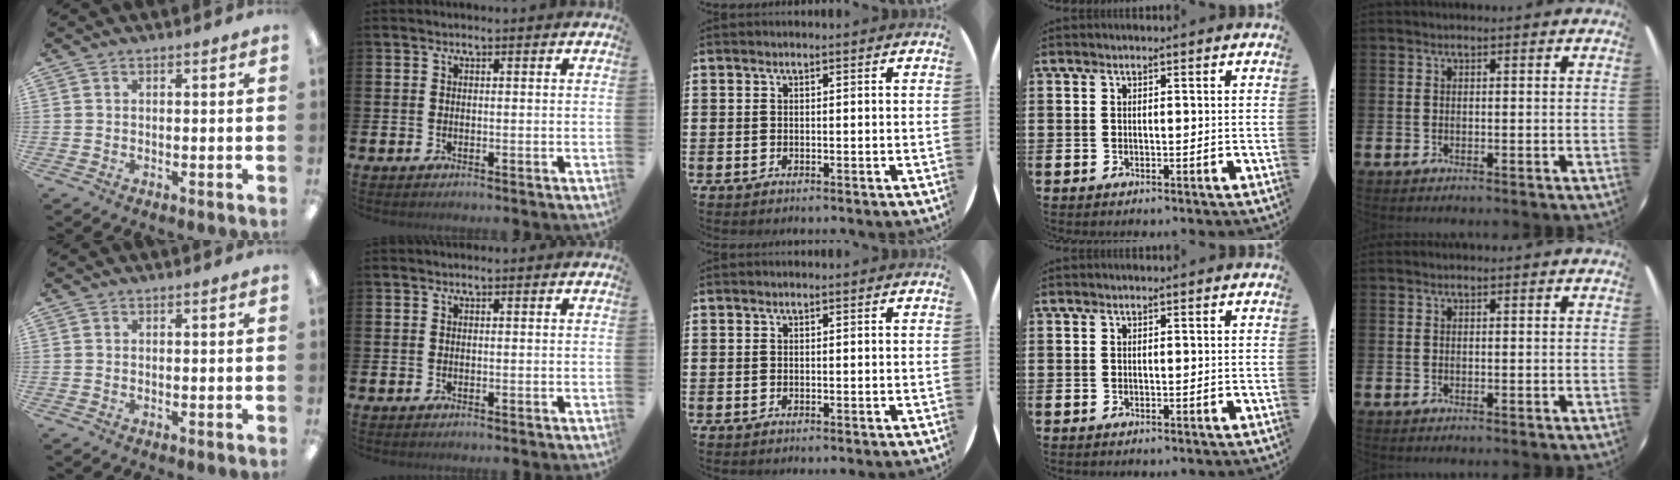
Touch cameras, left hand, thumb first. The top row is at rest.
{}